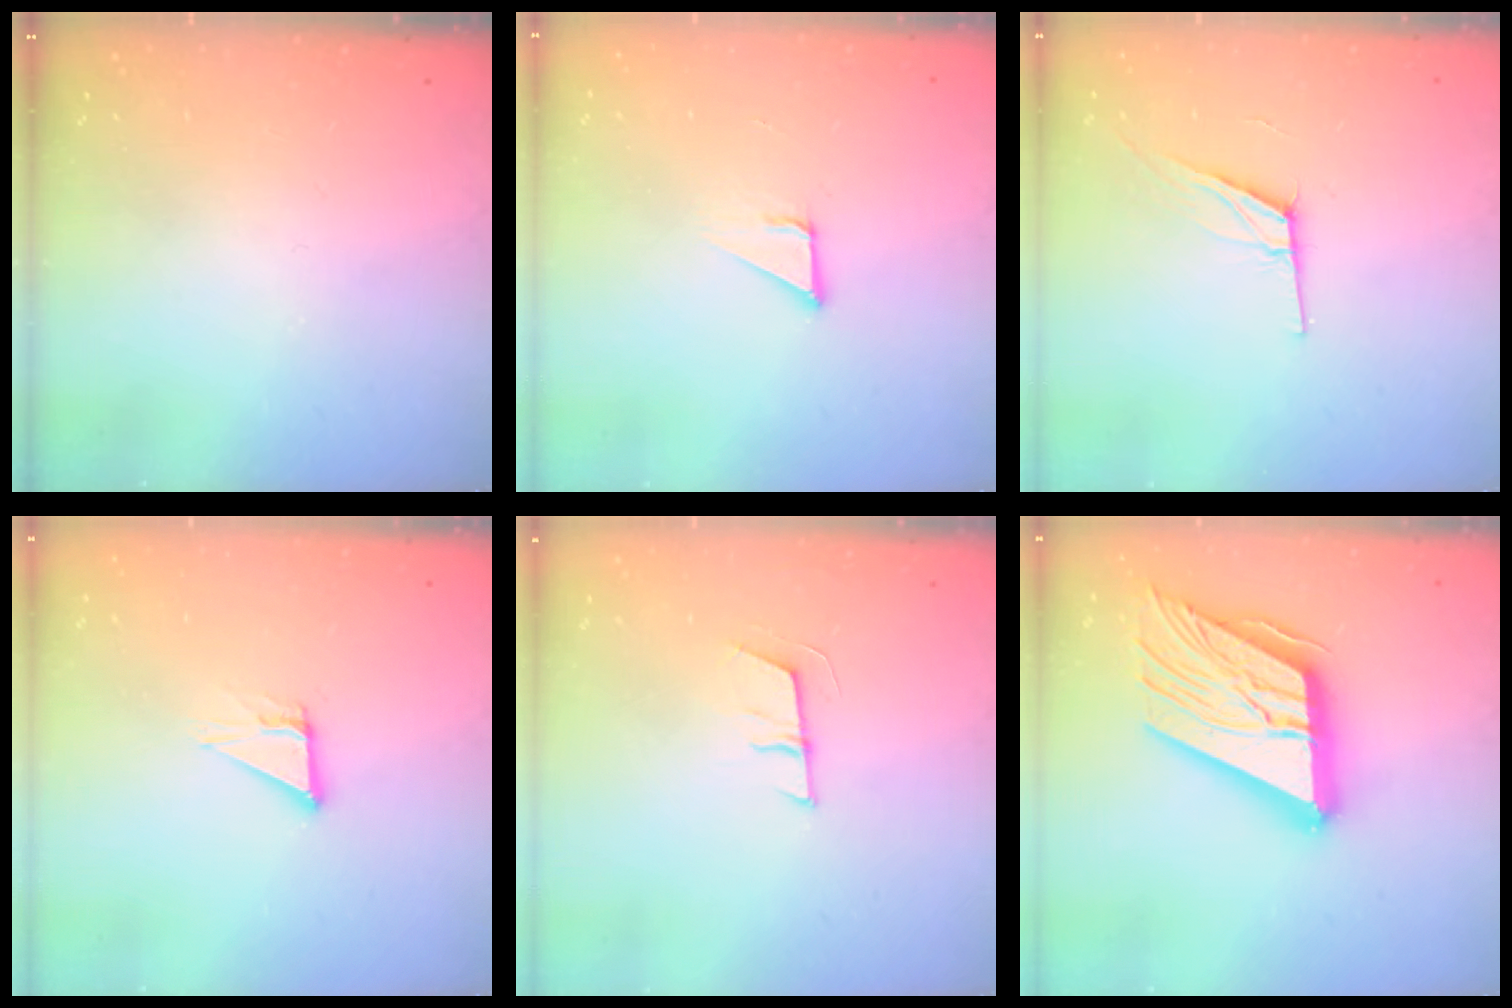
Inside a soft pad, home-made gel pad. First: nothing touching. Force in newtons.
{"total": 2.1, "press": 2.1, "slide": 0.0}
{"total": 7.8, "press": 7.2, "slide": 3.2}
{"total": 4.6, "press": 4.6, "slide": 0.2}
{"total": 5.7, "press": 5.6, "slide": 1.0}
{"total": 23.2, "press": 23.0, "slide": 2.7}